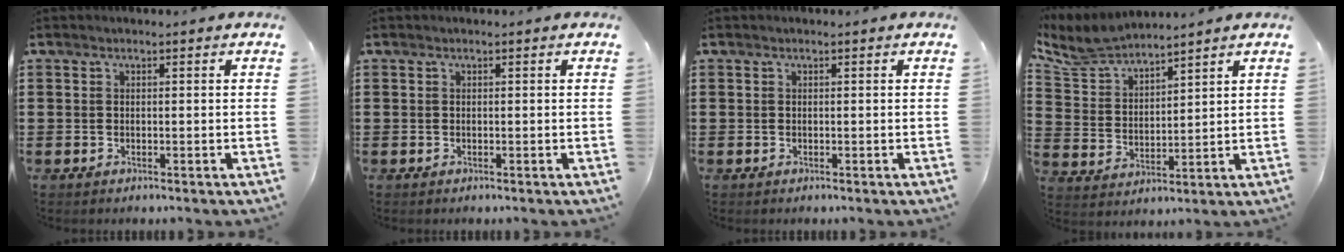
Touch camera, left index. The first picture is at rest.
{"total": 0.0}
{"total": 0.0}
{"total": 6.4, "force": [6.1, 1.3, 1.5], "torque": [-0.060, -0.026, 0.110]}